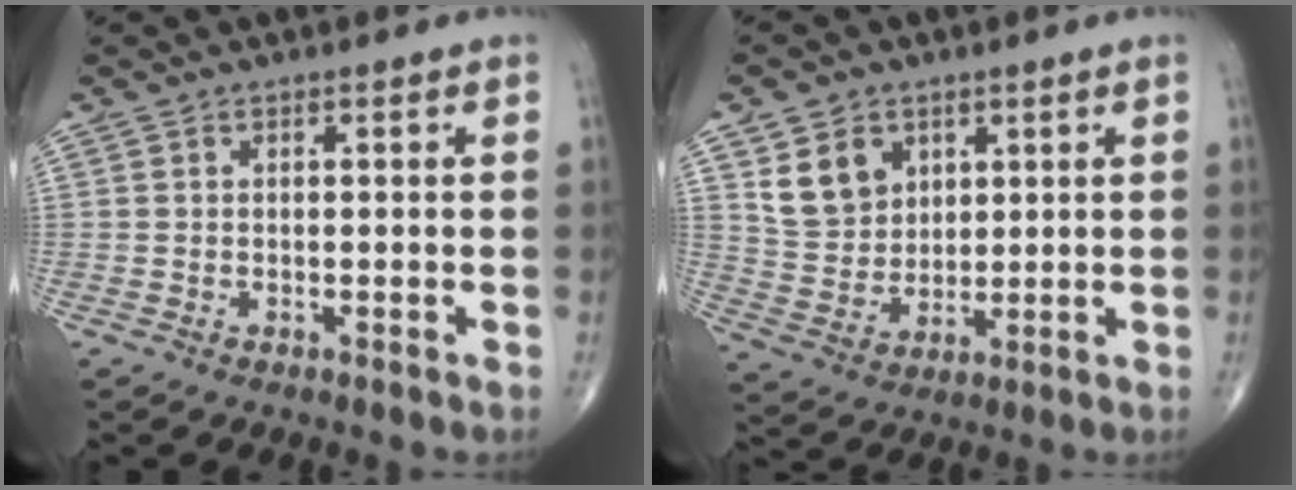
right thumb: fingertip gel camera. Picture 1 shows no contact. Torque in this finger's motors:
{"motor_torque": [0.16, 1.55, 0.34, 0.31, 0.03]}